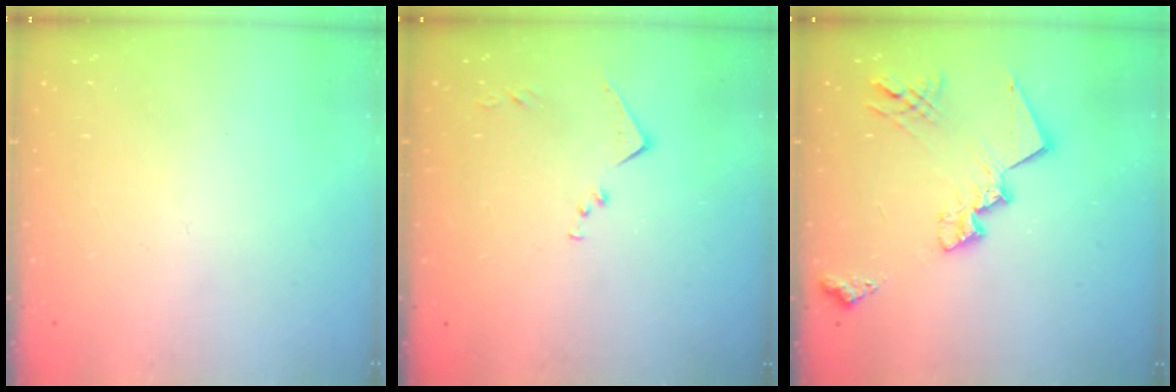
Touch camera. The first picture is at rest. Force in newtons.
{"total": 8.2, "press": 8.2, "slide": 0.4}
{"total": 18.3, "press": 18.3, "slide": 1.3}